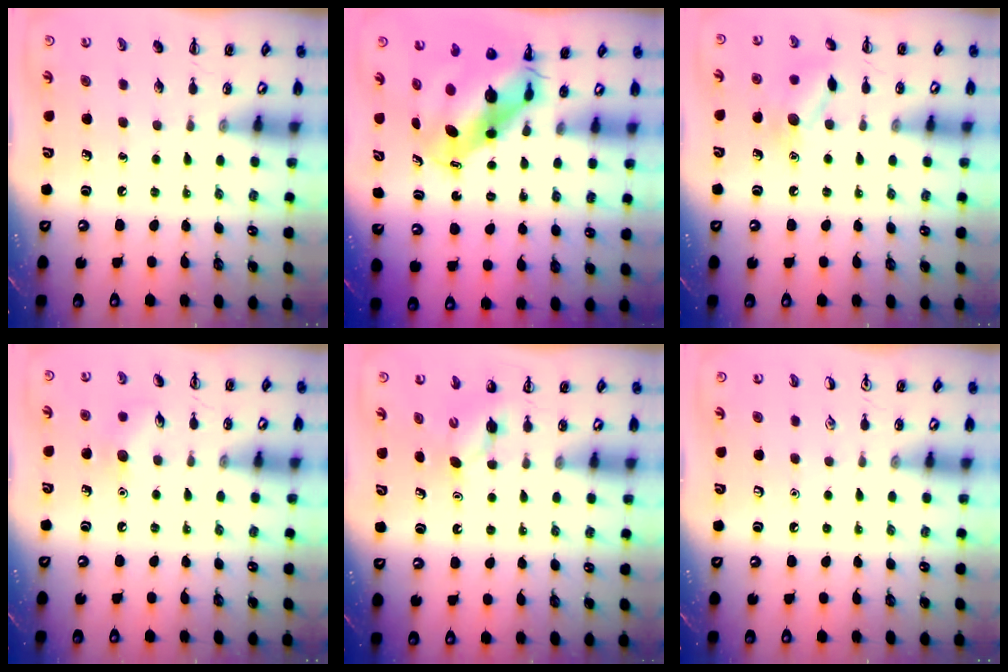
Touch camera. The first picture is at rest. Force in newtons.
{"total": 7.7, "press": 7.4, "slide": 2.2}
{"total": 9.9, "press": 9.9, "slide": 0.6}
{"total": 7.0, "press": 6.8, "slide": 1.6}
{"total": 3.6, "press": 3.4, "slide": 1.1}
{"total": 0.0}